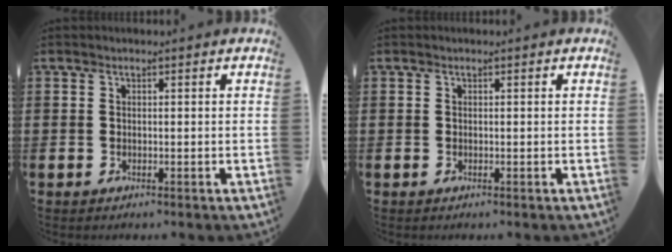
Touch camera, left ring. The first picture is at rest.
{"total": 0.0}